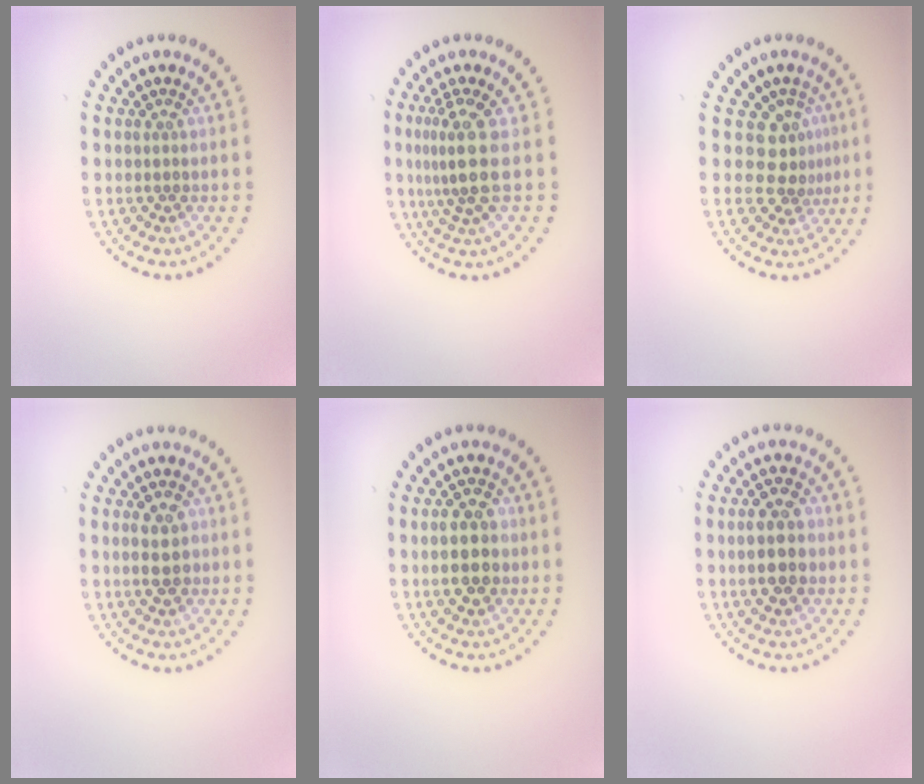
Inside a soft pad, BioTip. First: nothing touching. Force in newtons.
{"total": 3.6, "press": 2.6, "slide": 2.6}
{"total": 3.0, "press": 2.2, "slide": 2.0}
{"total": 2.7, "press": 2.7, "slide": 0.1}
{"total": 5.0, "press": 5.0, "slide": 0.2}
{"total": 5.0, "press": 5.0, "slide": 0.3}